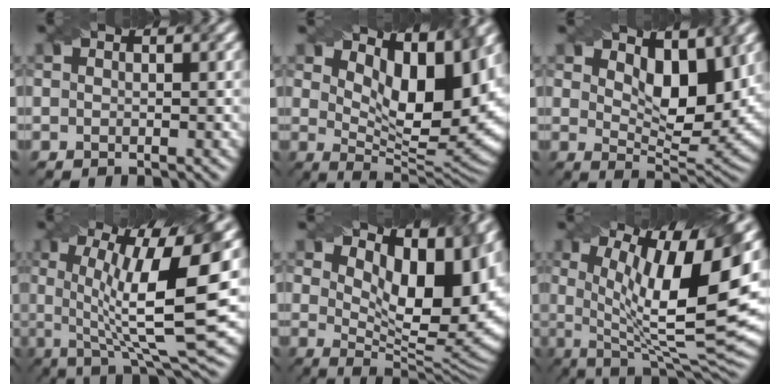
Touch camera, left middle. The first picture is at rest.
{"total": 11.0, "force": [5.2, 4.2, 8.7], "torque": [-0.144, 0.000, 0.094]}
{"total": 6.2, "force": [3.0, 2.8, 4.6], "torque": [-0.072, -0.015, 0.049]}
{"total": 12.2, "force": [1.5, 2.9, 11.8], "torque": [-0.185, 0.003, 0.026]}
{"total": 12.6, "force": [5.2, 5.6, 10.1], "torque": [-0.133, 0.004, 0.087]}
{"total": 14.4, "force": [2.8, 4.3, 13.5], "torque": [-0.205, -0.008, 0.048]}